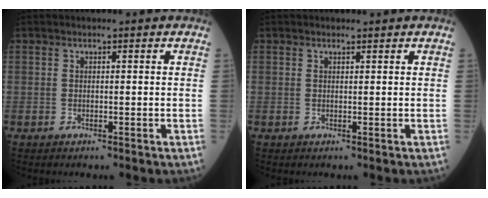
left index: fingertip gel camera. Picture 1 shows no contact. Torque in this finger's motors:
{"motor_torque": [0.41, -0.53, 0.07, 0.01]}